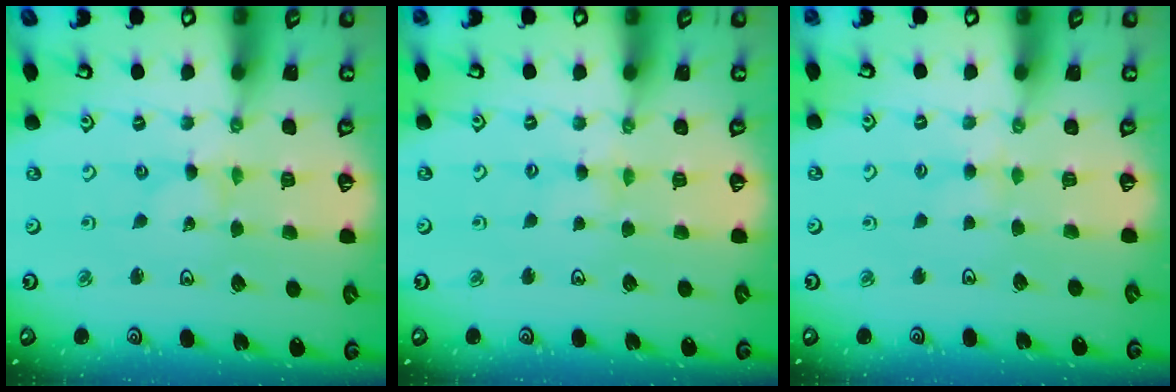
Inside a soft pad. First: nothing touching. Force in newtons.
{"total": 3.1, "press": 3.1, "slide": 0.4}
{"total": 2.8, "press": 2.7, "slide": 0.5}